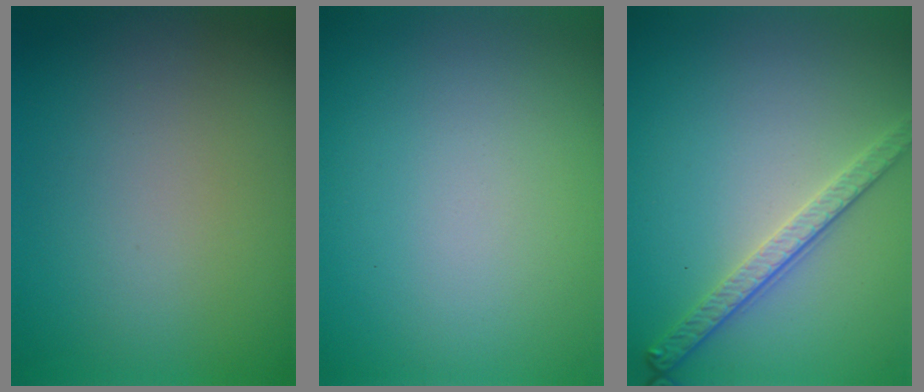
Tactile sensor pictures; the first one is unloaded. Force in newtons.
{"total": 0.0}
{"total": 2.8, "press": 2.6, "slide": 1.1}